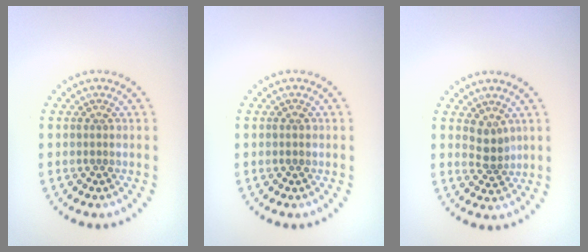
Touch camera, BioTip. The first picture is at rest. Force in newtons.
{"total": 0.7, "press": 0.7, "slide": 0.1}
{"total": 2.0, "press": 1.6, "slide": 1.2}